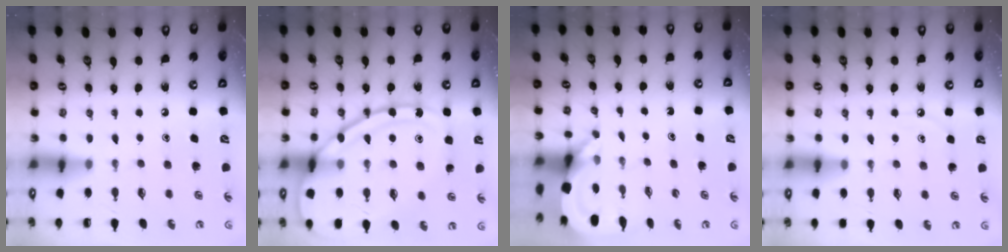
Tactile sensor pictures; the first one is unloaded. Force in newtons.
{"total": 17.5, "press": 17.5, "slide": 1.4}
{"total": 3.6, "press": 3.6, "slide": 0.2}
{"total": 4.5, "press": 4.5, "slide": 0.3}